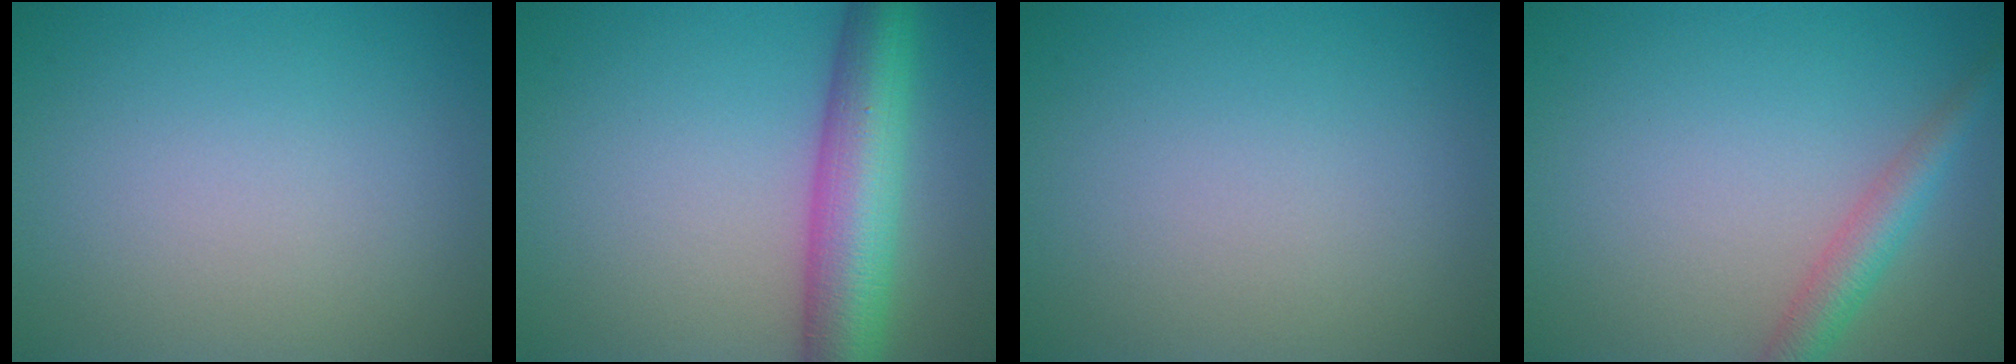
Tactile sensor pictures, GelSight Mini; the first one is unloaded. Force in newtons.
{"total": 8.1, "press": 8.1, "slide": 0.2}
{"total": 0.0}
{"total": 2.9, "press": 2.9, "slide": 0.2}